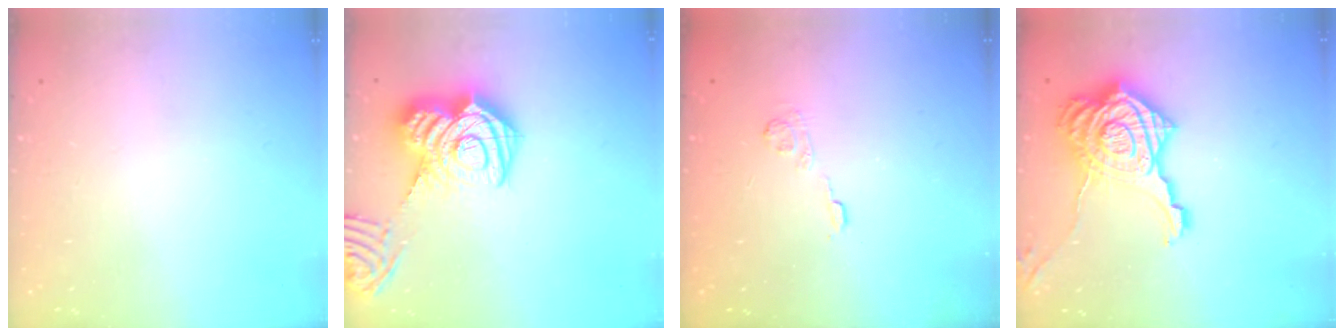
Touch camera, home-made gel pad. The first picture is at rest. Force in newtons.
{"total": 20.4, "press": 20.3, "slide": 2.1}
{"total": 3.5, "press": 3.2, "slide": 1.4}
{"total": 23.1, "press": 23.0, "slide": 2.2}